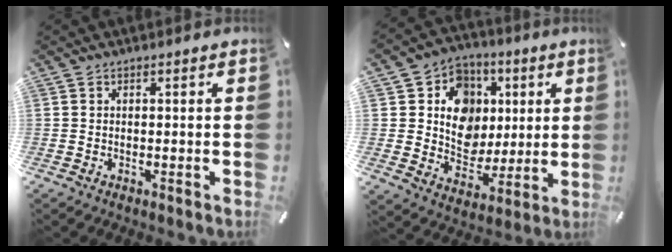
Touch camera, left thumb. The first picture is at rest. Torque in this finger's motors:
{"motor_torque": [2.16, 2.22, 0.83, -0.96, 0.30]}